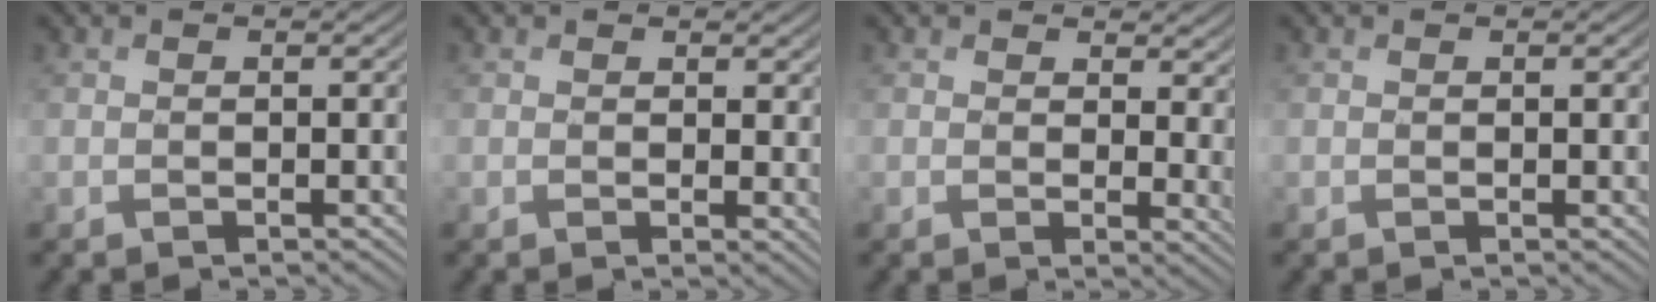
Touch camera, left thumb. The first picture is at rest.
{"total": 1.9, "force": [1.0, 0.9, 1.3], "torque": [-0.018, -0.006, 0.018]}
{"total": 4.5, "force": [2.2, 2.2, 3.2], "torque": [-0.044, -0.009, 0.038]}
{"total": 0.0}